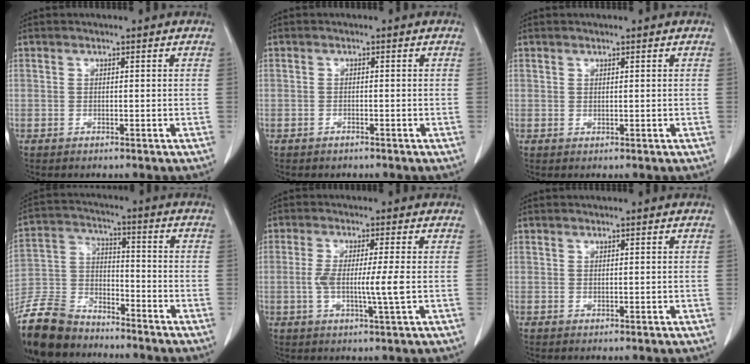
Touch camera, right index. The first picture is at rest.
{"total": 0.9, "force": [-0.7, 0.5, 0.3], "torque": [-0.011, 0.001, -0.011]}
{"total": 0.0}
{"total": 13.5, "force": [-11.8, 5.1, 4.1], "torque": [-0.094, 0.003, -0.226]}
{"total": 6.3, "force": [-0.6, -0.1, 6.2], "torque": [-0.119, -0.009, -0.014]}
{"total": 0.0}